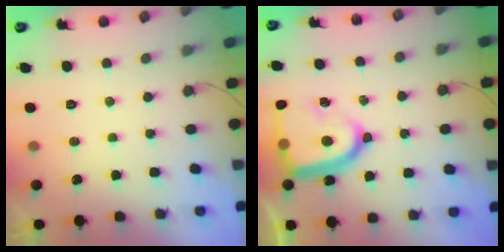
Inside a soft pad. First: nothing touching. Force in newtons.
{"total": 19.3, "press": 19.2, "slide": 1.9}